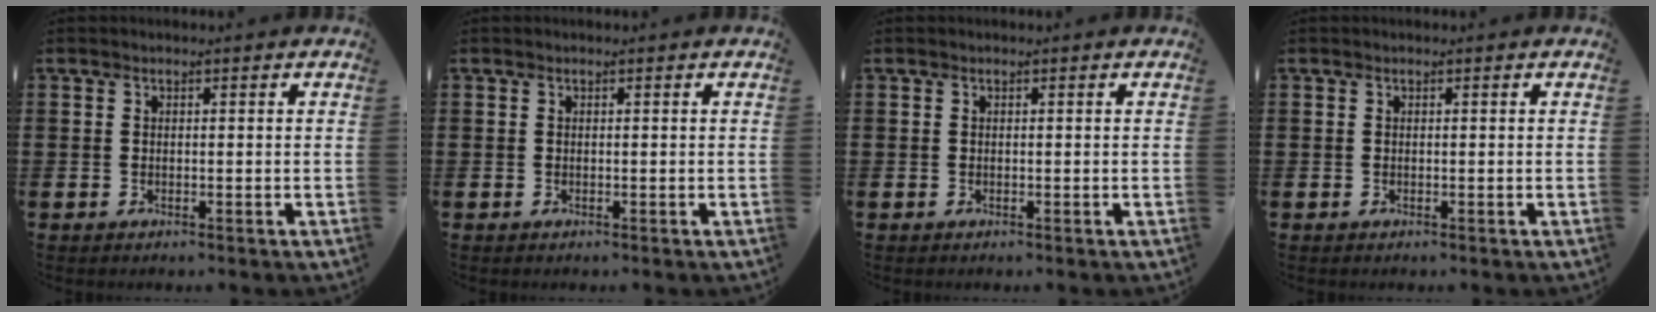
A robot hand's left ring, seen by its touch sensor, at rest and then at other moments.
{"total": 0.0}
{"total": 0.0}
{"total": 0.0}